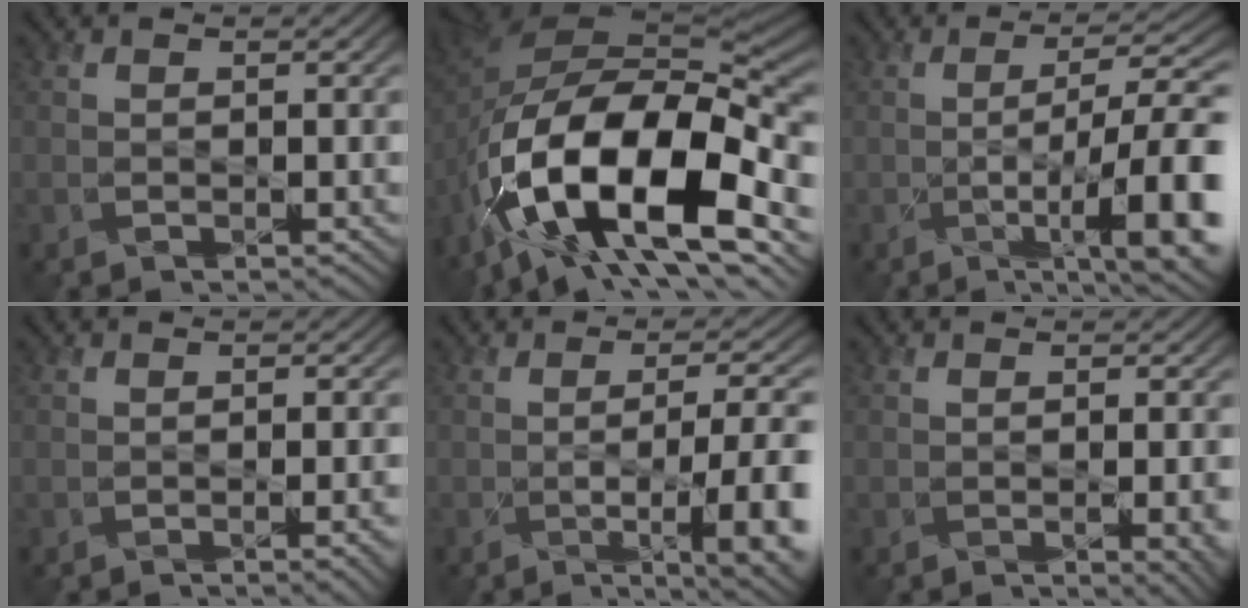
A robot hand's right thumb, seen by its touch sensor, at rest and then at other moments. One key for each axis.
{"total": 18.8, "fx": -7.9, "fy": 10.1, "fz": 13.8, "tx": -0.268, "ty": -0.033, "tz": -0.123}
{"total": 12.5, "fx": -3.2, "fy": 3.2, "fz": 11.6, "tx": -0.162, "ty": 0.001, "tz": -0.041}
{"total": 3.0, "fx": -0.7, "fy": 1.1, "fz": 2.8, "tx": -0.027, "ty": -0.004, "tz": 0.000}
{"total": 9.3, "fx": -1.9, "fy": 2.4, "fz": 8.7, "tx": -0.110, "ty": -0.005, "tz": -0.025}
{"total": 4.3, "fx": -1.0, "fy": 1.6, "fz": 3.9, "tx": -0.039, "ty": -0.011, "tz": 0.004}